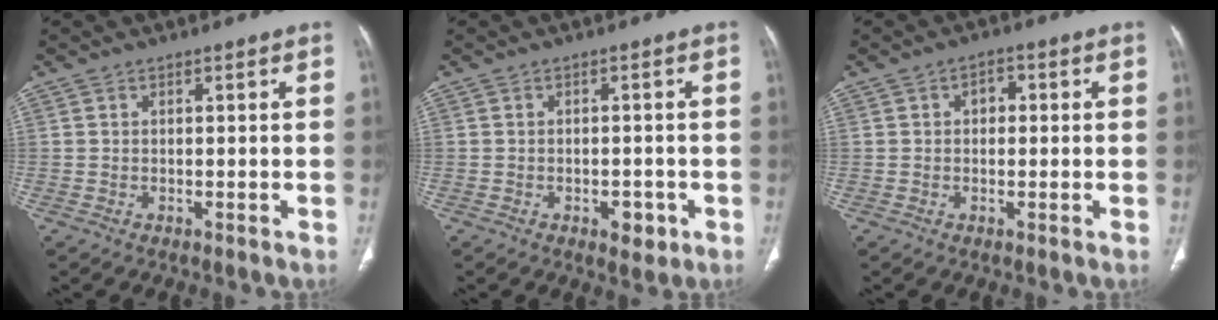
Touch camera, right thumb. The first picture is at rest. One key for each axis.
{"total": 3.5, "fx": -1.5, "fy": 2.0, "fz": 2.4, "tx": -0.020, "ty": 0.007, "tz": -0.013}
{"total": 2.7, "fx": 0.3, "fy": 2.0, "fz": 1.8, "tx": -0.015, "ty": 0.010, "tz": 0.000}